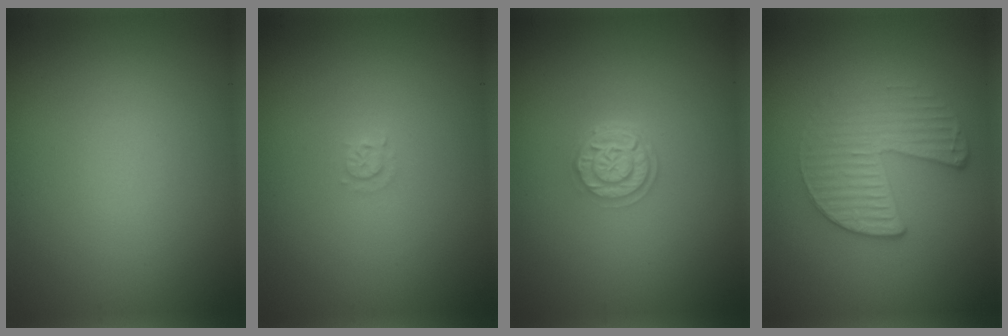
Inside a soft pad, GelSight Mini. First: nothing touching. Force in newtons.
{"total": 0.9, "press": 0.9, "slide": 0.1}
{"total": 2.7, "press": 2.2, "slide": 1.6}
{"total": 3.3, "press": 2.9, "slide": 1.6}